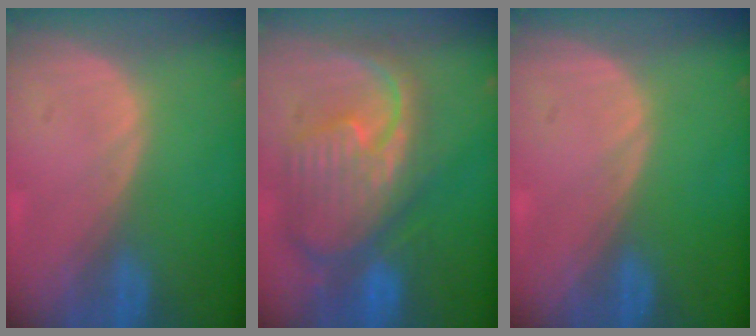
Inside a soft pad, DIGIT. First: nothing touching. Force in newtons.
{"total": 12.3, "press": 10.6, "slide": 6.2}
{"total": 0.0}